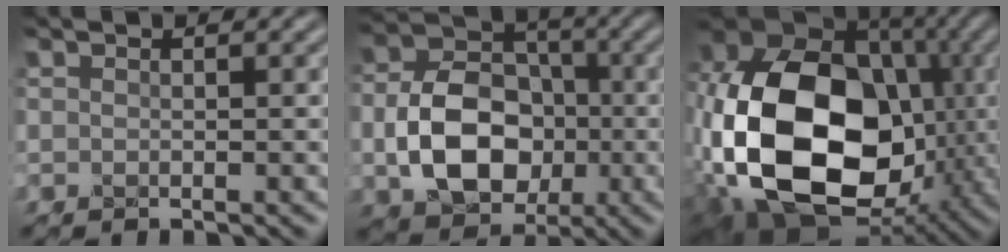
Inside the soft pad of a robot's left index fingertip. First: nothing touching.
{"total": 9.0, "force": [-2.3, 6.5, 5.9], "torque": [-0.101, 0.000, -0.042]}
{"total": 20.1, "force": [-3.7, 14.3, 13.5], "torque": [-0.293, -0.039, -0.049]}